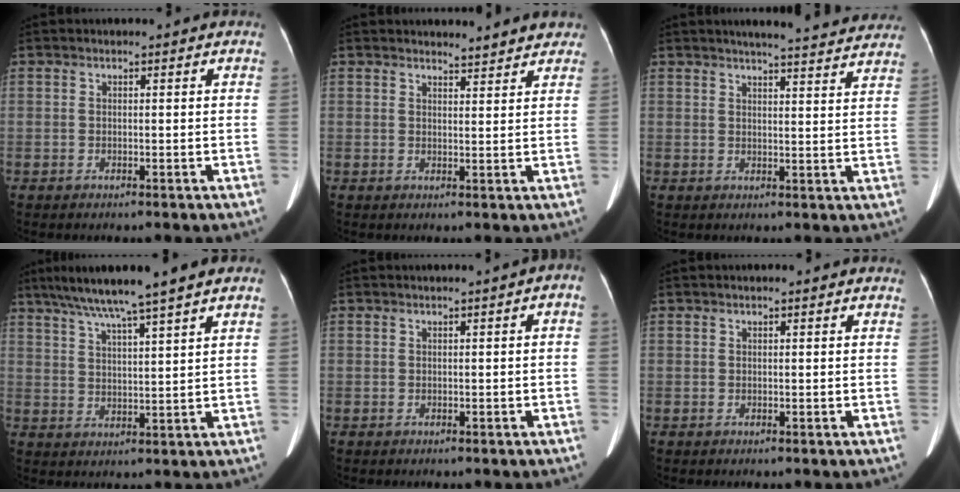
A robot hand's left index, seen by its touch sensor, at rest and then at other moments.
{"total": 4.2, "force": [4.1, 1.0, 0.4], "torque": [-0.004, 0.000, 0.039]}
{"total": 14.2, "force": [13.1, 1.1, 5.4], "torque": [-0.062, -0.004, 0.146]}
{"total": 9.7, "force": [7.4, -1.0, 6.2], "torque": [-0.108, 0.023, 0.124]}
{"total": 1.4, "force": [0.1, 0.2, 1.4], "torque": [-0.013, 0.008, 0.002]}
{"total": 0.9, "force": [0.7, 0.1, 0.5], "torque": [-0.010, 0.016, 0.013]}